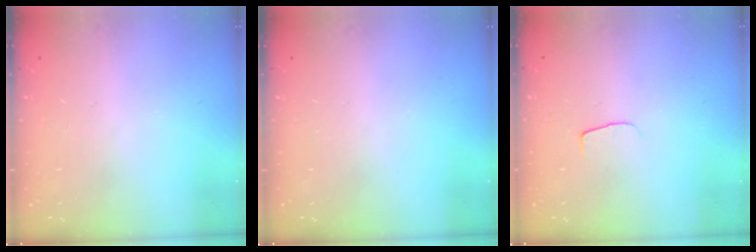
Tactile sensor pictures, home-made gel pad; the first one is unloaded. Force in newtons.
{"total": 0.0}
{"total": 4.3, "press": 4.3, "slide": 0.4}